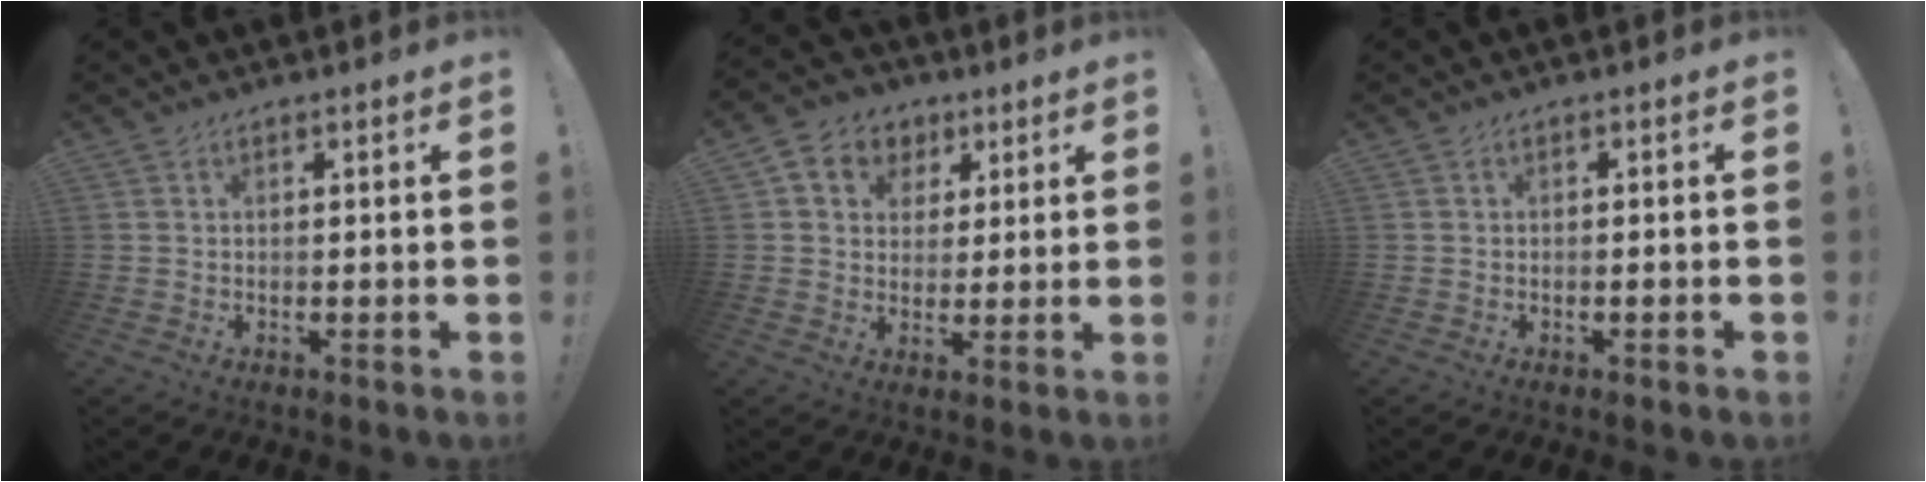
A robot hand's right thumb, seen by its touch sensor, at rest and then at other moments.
{"total": 8.3, "force": [2.6, 7.4, 2.7], "torque": [-0.037, -0.005, 0.055]}
{"total": 0.9, "force": [-0.6, -0.2, 0.6], "torque": [-0.008, -0.001, -0.010]}